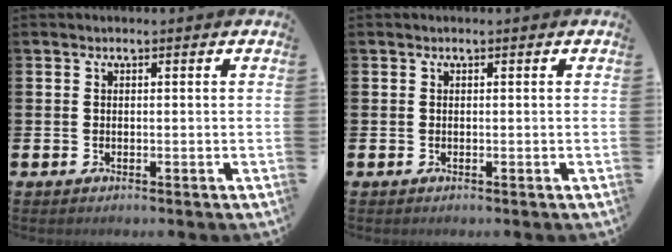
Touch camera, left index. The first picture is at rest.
{"total": 0.0}